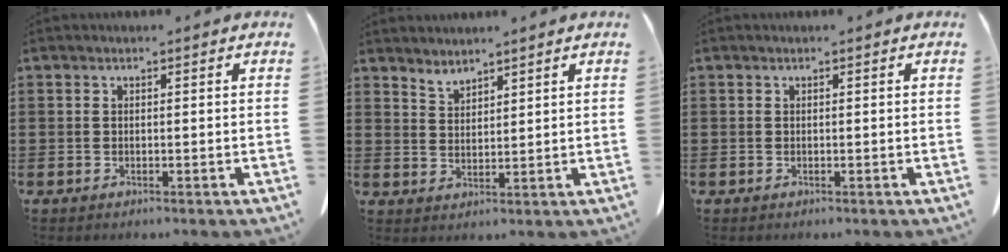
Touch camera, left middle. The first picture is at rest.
{"total": 2.5, "force": [2.5, 0.2, -0.1], "torque": [-0.005, -0.009, 0.049]}
{"total": 0.0}